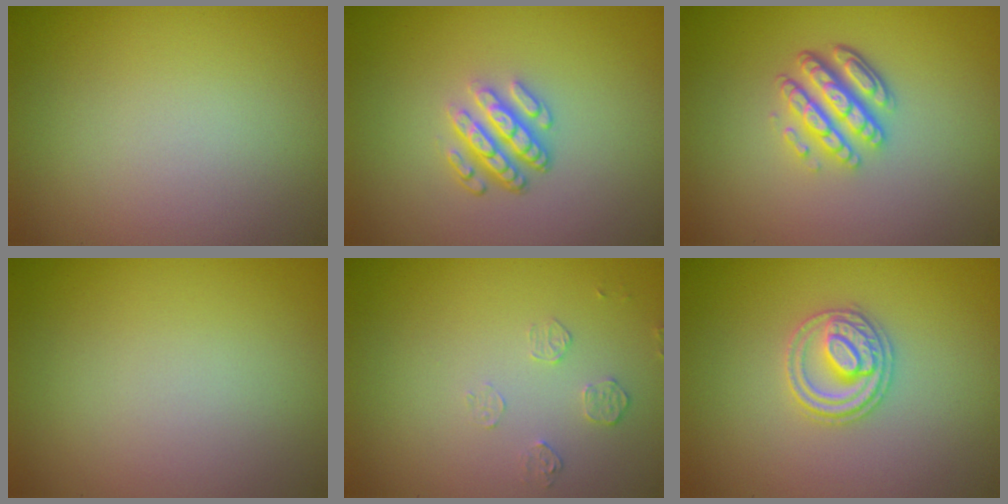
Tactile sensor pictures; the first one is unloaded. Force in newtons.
{"total": 3.6, "press": 2.7, "slide": 2.4}
{"total": 4.3, "press": 3.3, "slide": 2.7}
{"total": 0.0}
{"total": 1.3, "press": 0.6, "slide": 1.1}
{"total": 2.8, "press": 2.7, "slide": 0.5}